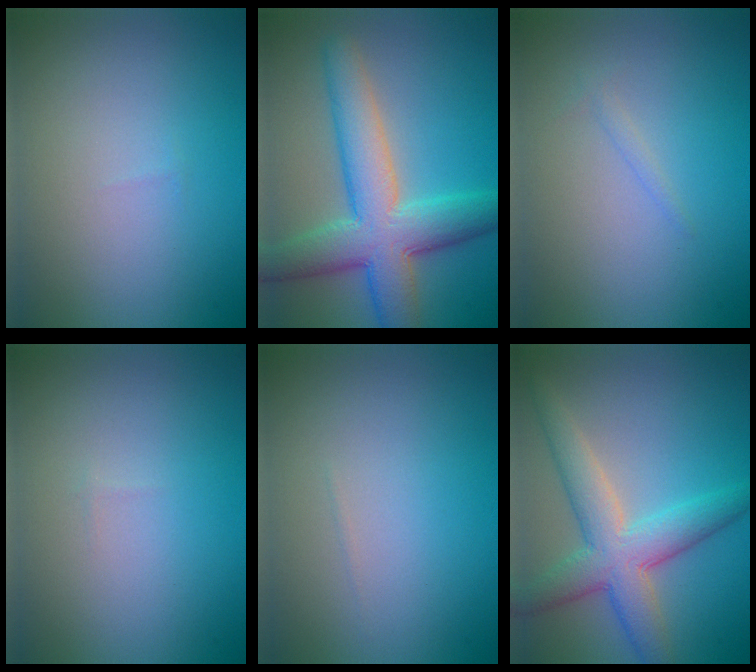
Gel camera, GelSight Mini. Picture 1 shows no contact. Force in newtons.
{"total": 8.5, "press": 8.5, "slide": 0.4}
{"total": 0.6, "press": 0.6, "slide": 0.1}
{"total": 0.0}
{"total": 0.0}
{"total": 6.2, "press": 6.1, "slide": 0.4}